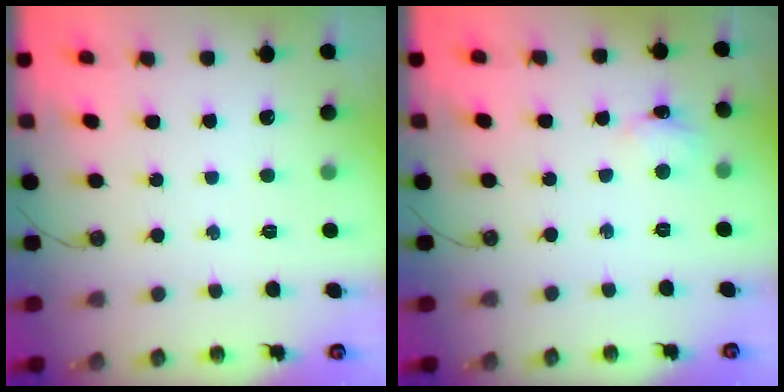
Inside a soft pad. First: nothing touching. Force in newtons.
{"total": 4.7, "press": 4.6, "slide": 0.5}